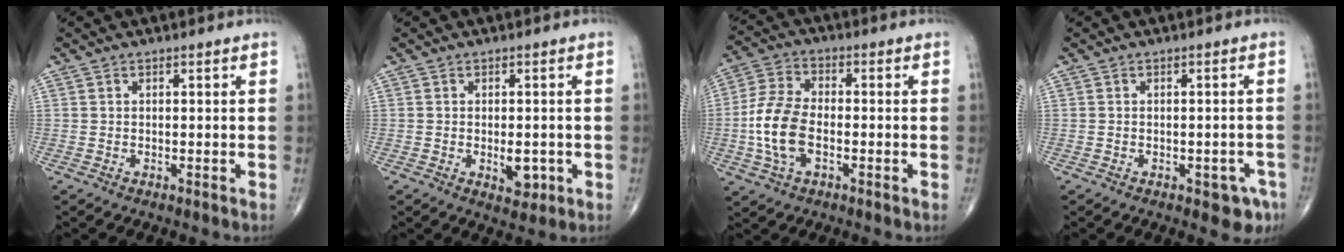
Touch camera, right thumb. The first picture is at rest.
{"total": 4.1, "force": [-0.9, 2.3, 3.3], "torque": [-0.033, -0.003, -0.006]}
{"total": 10.8, "force": [-2.1, 6.0, 8.8], "torque": [-0.183, 0.017, -0.047]}
{"total": 4.0, "force": [-2.0, 2.2, 2.7], "torque": [-0.016, 0.011, -0.020]}